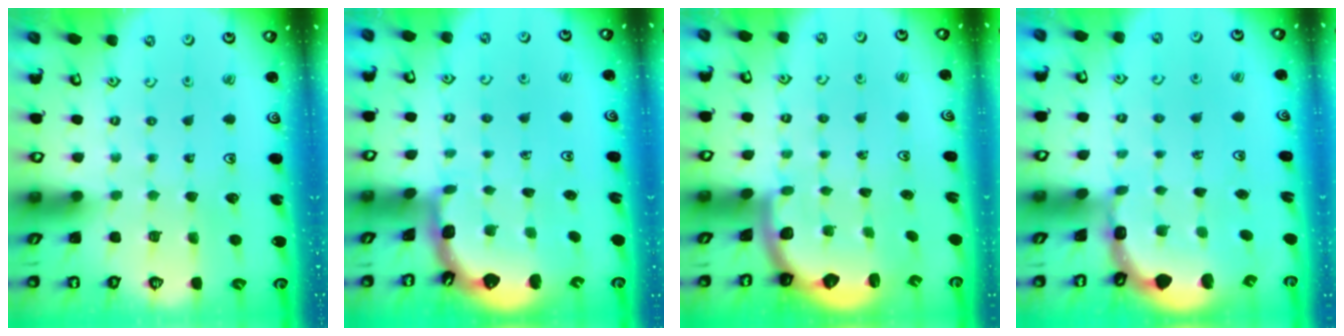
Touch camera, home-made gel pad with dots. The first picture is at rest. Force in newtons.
{"total": 1.7, "press": 1.7, "slide": 0.2}
{"total": 2.3, "press": 2.1, "slide": 0.8}
{"total": 2.6, "press": 2.4, "slide": 0.9}